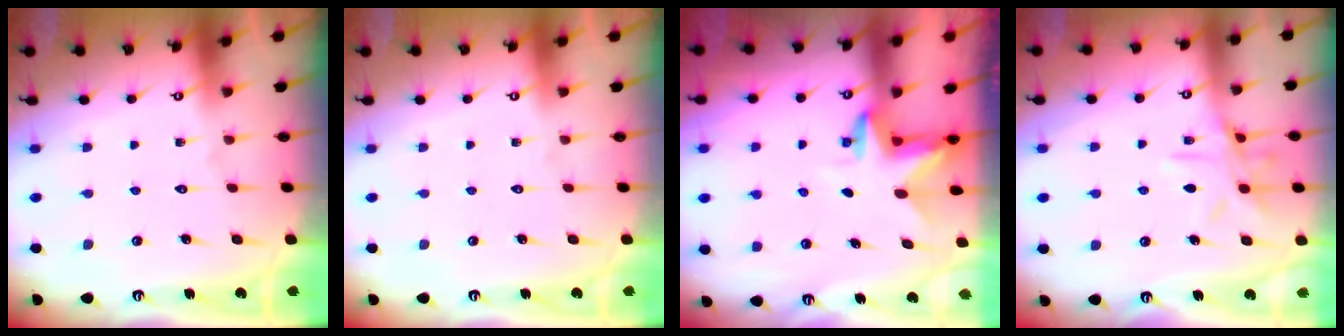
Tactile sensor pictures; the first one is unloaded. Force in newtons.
{"total": 0.0}
{"total": 3.4, "press": 3.4, "slide": 0.1}
{"total": 11.0, "press": 10.9, "slide": 0.7}